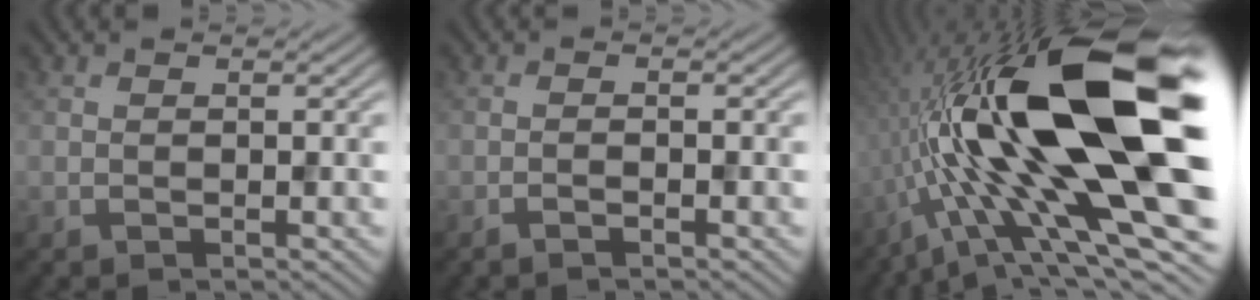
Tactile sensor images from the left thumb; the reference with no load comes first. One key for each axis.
{"total": 1.0, "fx": -0.7, "fy": 0.0, "fz": 0.7, "tx": -0.011, "ty": 0.004, "tz": -0.018}
{"total": 23.0, "fx": -1.1, "fy": 8.3, "fz": 21.4, "tx": -0.397, "ty": -0.011, "tz": -0.021}